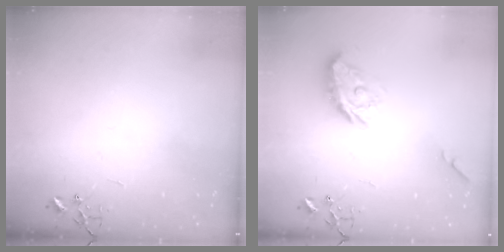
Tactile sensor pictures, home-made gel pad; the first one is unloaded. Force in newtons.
{"total": 11.3, "press": 11.3, "slide": 0.6}